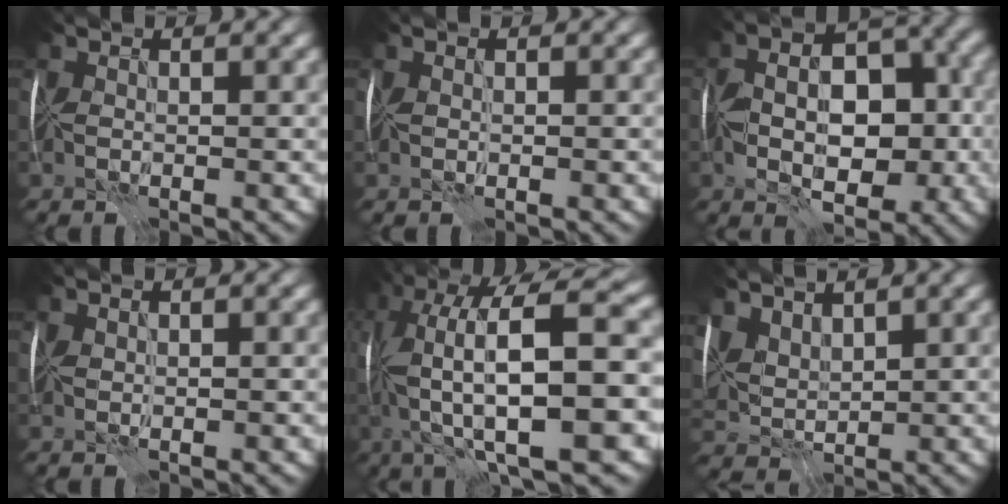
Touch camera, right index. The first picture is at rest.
{"total": 0.0}
{"total": 9.2, "force": [-1.7, 5.0, 7.5], "torque": [-0.106, 0.014, -0.029]}
{"total": 0.6, "force": [0.3, -0.4, -0.3], "torque": [0.008, 0.002, 0.009]}
{"total": 13.8, "force": [0.3, 3.8, 13.3], "torque": [-0.233, 0.022, 0.013]}
{"total": 5.7, "force": [4.1, 2.7, 2.9], "torque": [-0.079, 0.017, 0.085]}